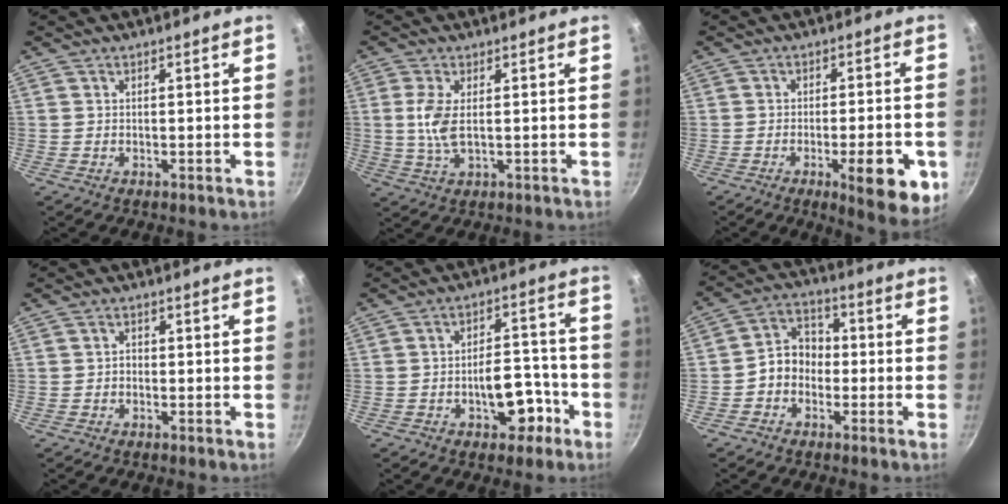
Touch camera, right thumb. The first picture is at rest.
{"total": 5.8, "force": [0.6, 2.4, 5.3], "torque": [-0.118, -0.002, 0.013]}
{"total": 12.6, "force": [-4.3, 3.8, 11.2], "torque": [-0.126, 0.009, -0.054]}
{"total": 1.2, "force": [-0.4, 0.9, 0.6], "torque": [-0.007, 0.008, -0.008]}
{"total": 9.8, "force": [-4.2, 5.6, 6.9], "torque": [-0.056, 0.046, -0.052]}
{"total": 7.2, "force": [-1.7, 5.9, 3.9], "torque": [-0.031, 0.032, -0.045]}